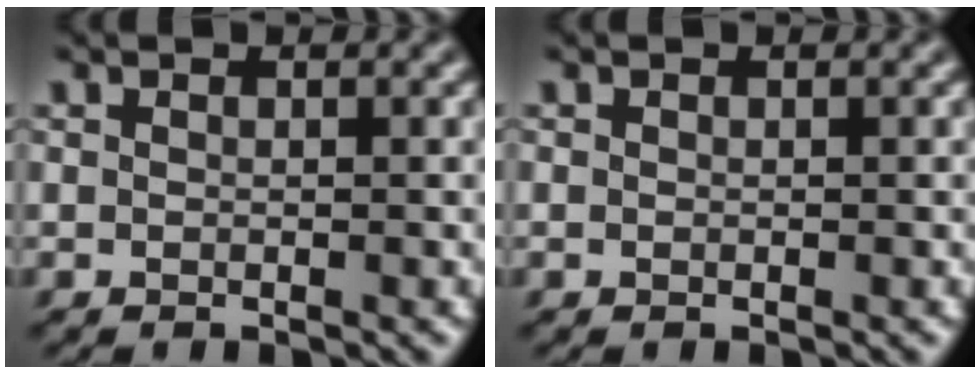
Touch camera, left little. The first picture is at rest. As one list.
[{"total": 0.0}]